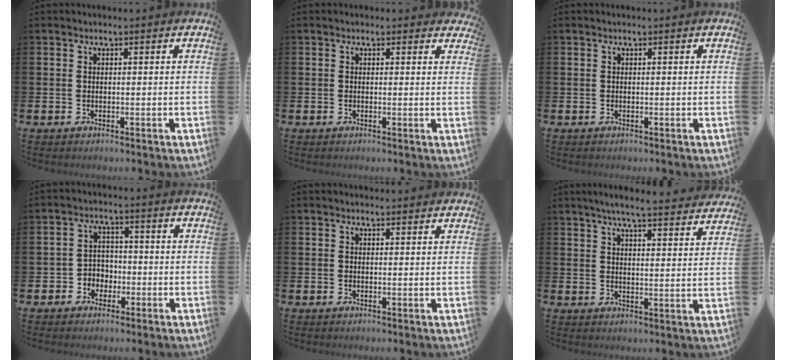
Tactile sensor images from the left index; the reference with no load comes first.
{"total": 0.6, "force": [0.4, 0.5, 0.1], "torque": [-0.001, 0.006, 0.007]}
{"total": 0.0}
{"total": 3.1, "force": [-1.5, 2.6, 0.6], "torque": [-0.028, 0.006, -0.035]}
{"total": 0.6, "force": [0.6, 0.1, 0.1], "torque": [0.007, -0.002, 0.009]}
{"total": 5.5, "force": [5.2, -0.2, 1.8], "torque": [-0.039, -0.031, 0.088]}